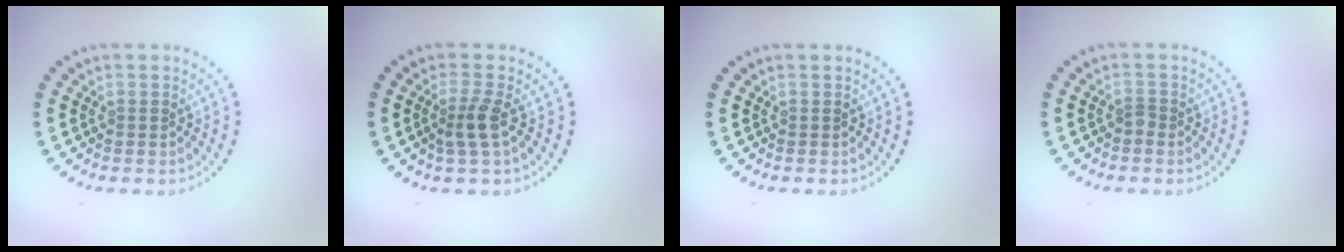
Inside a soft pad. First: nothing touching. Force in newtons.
{"total": 2.3, "press": 1.8, "slide": 1.4}
{"total": 0.0}
{"total": 0.8, "press": 0.5, "slide": 0.6}